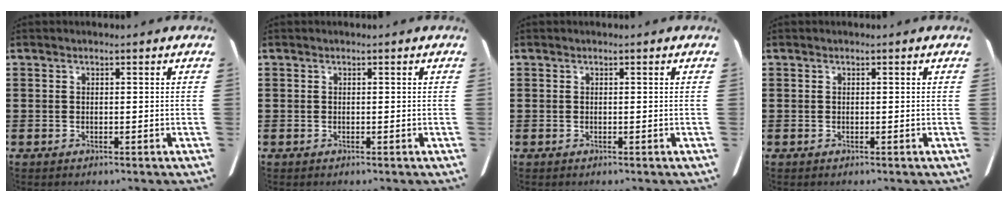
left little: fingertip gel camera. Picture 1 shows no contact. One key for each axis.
{"total": 0.0}
{"total": 0.0}
{"total": 0.0}